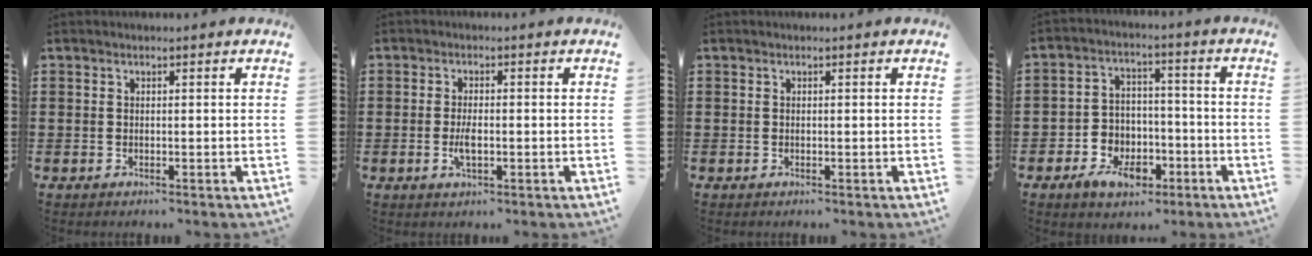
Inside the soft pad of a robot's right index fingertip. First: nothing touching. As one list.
[{"total": 3.0, "force": [-0.6, 1.0, 2.8], "torque": [-0.059, -0.006, -0.012]}, {"total": 0.0}, {"total": 5.8, "force": [-2.9, 4.6, 2.2], "torque": [-0.053, 0.018, -0.052]}]